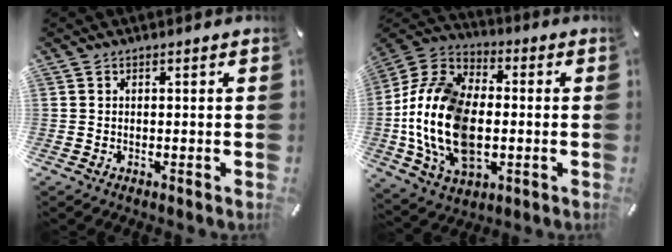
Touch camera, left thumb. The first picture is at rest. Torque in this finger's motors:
{"motor_torque": [1.44, 2.87, 2.77, 0.00, 0.84]}